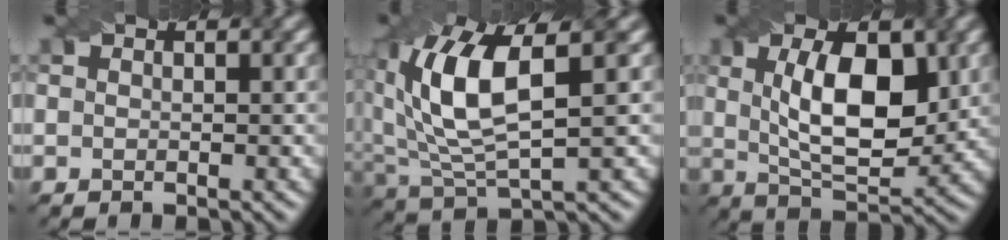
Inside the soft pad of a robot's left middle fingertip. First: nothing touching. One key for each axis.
{"total": 8.9, "fx": 1.5, "fy": 3.9, "fz": 7.8, "tx": -0.173, "ty": 0.009, "tz": 0.040}
{"total": 8.4, "fx": 1.0, "fy": 3.7, "fz": 7.5, "tx": -0.125, "ty": 0.006, "tz": 0.028}